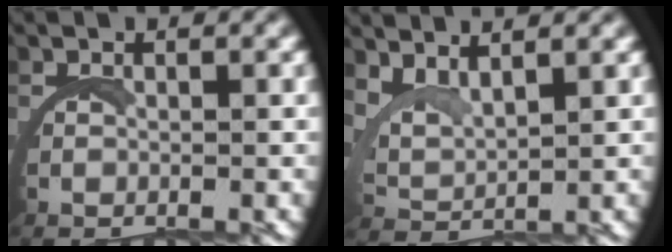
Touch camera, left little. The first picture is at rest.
{"total": 3.8, "force": [3.0, 1.7, 1.5], "torque": [-0.056, -0.003, 0.053]}